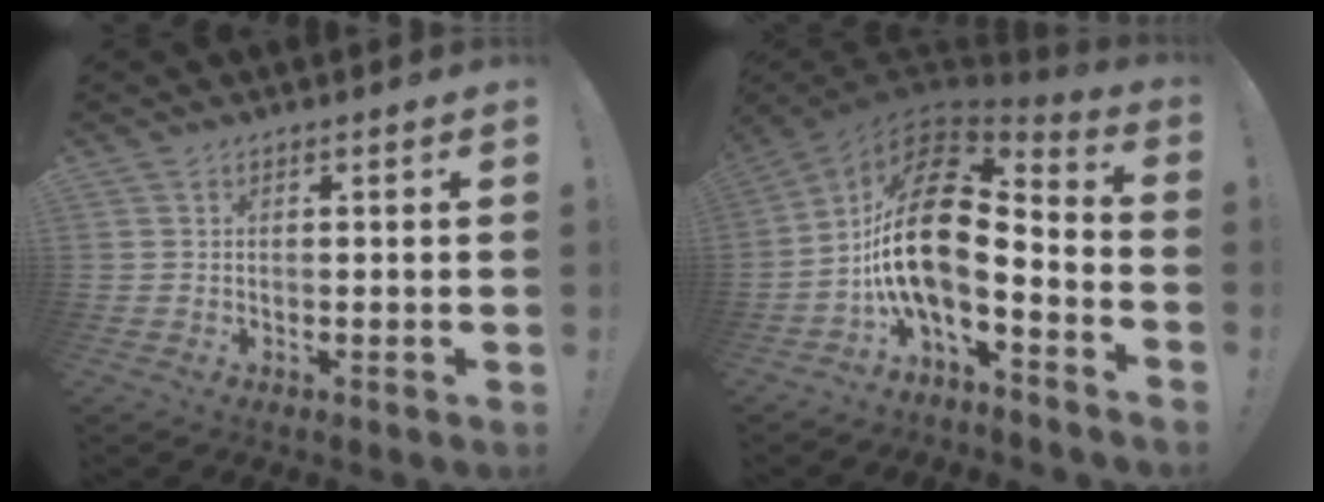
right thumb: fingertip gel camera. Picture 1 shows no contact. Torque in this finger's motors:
{"motor_torque": [2.60, 2.41, 1.53, -1.24, 0.30]}